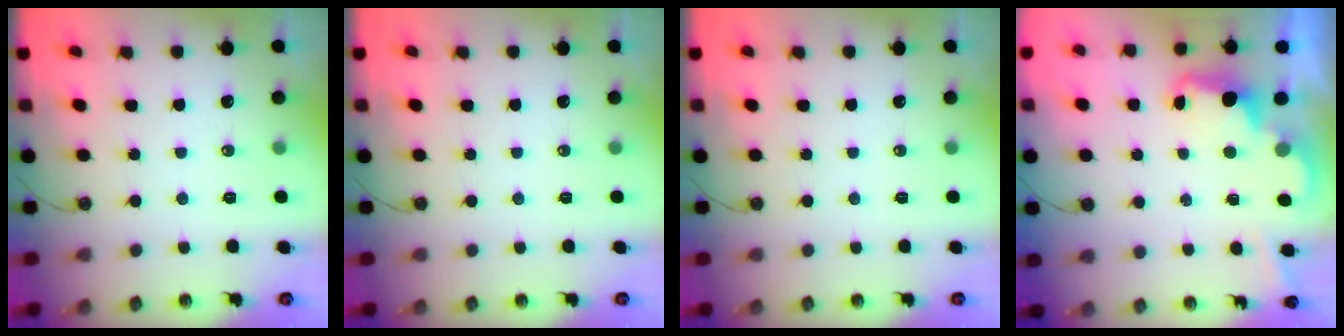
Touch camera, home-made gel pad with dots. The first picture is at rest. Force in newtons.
{"total": 0.0}
{"total": 0.0}
{"total": 2.4, "press": 2.3, "slide": 0.5}